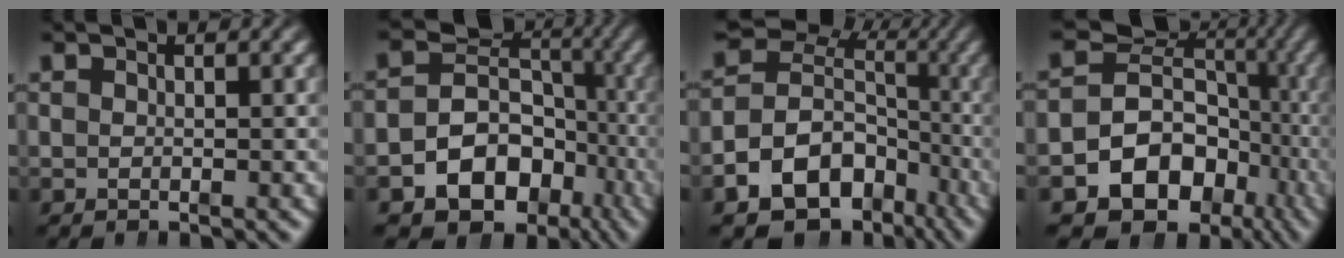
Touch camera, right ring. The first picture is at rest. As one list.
[{"total": 16.6, "force": [-6.3, 13.5, 7.2], "torque": [-0.139, -0.064, -0.093]}, {"total": 16.3, "force": [-5.5, 13.3, 7.7], "torque": [-0.141, -0.061, -0.077]}, {"total": 20.4, "force": [-6.8, 16.7, 9.5], "torque": [-0.201, -0.072, -0.103]}]